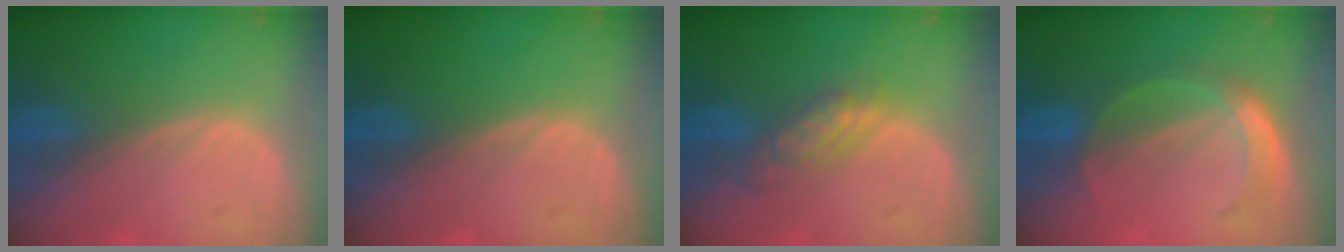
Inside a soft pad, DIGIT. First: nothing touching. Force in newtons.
{"total": 0.0}
{"total": 5.5, "press": 4.7, "slide": 2.7}
{"total": 5.8, "press": 5.1, "slide": 2.6}